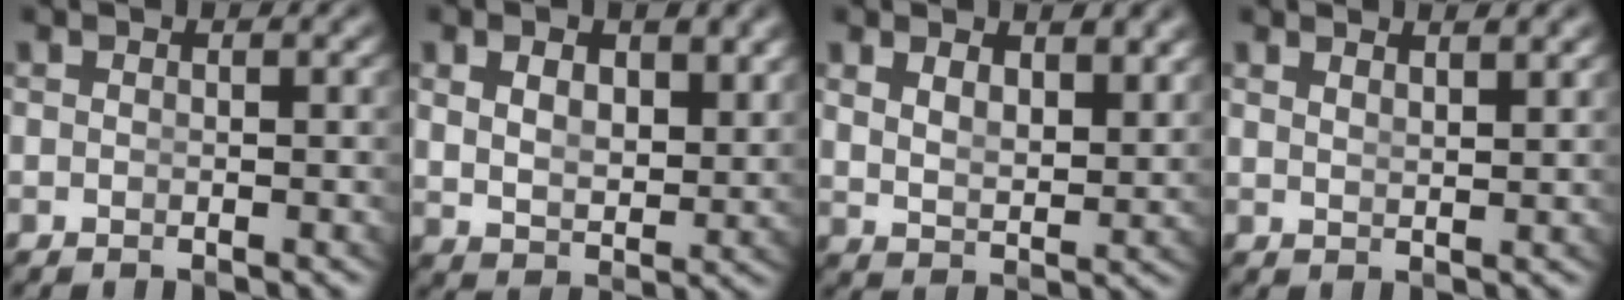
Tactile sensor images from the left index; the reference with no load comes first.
{"total": 3.6, "force": [1.4, 2.0, 2.6], "torque": [-0.051, -0.023, 0.041]}
{"total": 2.9, "force": [2.0, 1.1, 1.8], "torque": [-0.041, -0.022, 0.048]}
{"total": 1.9, "force": [1.7, -0.7, 0.4], "torque": [-0.007, -0.012, 0.040]}